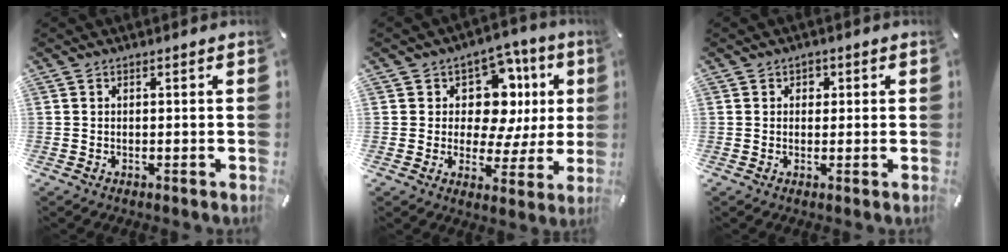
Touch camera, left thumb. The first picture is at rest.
{"total": 12.3, "force": [3.9, 9.2, 7.2], "torque": [-0.091, -0.044, 0.074]}
{"total": 1.7, "force": [0.2, 1.6, 0.5], "torque": [0.003, -0.001, -0.002]}